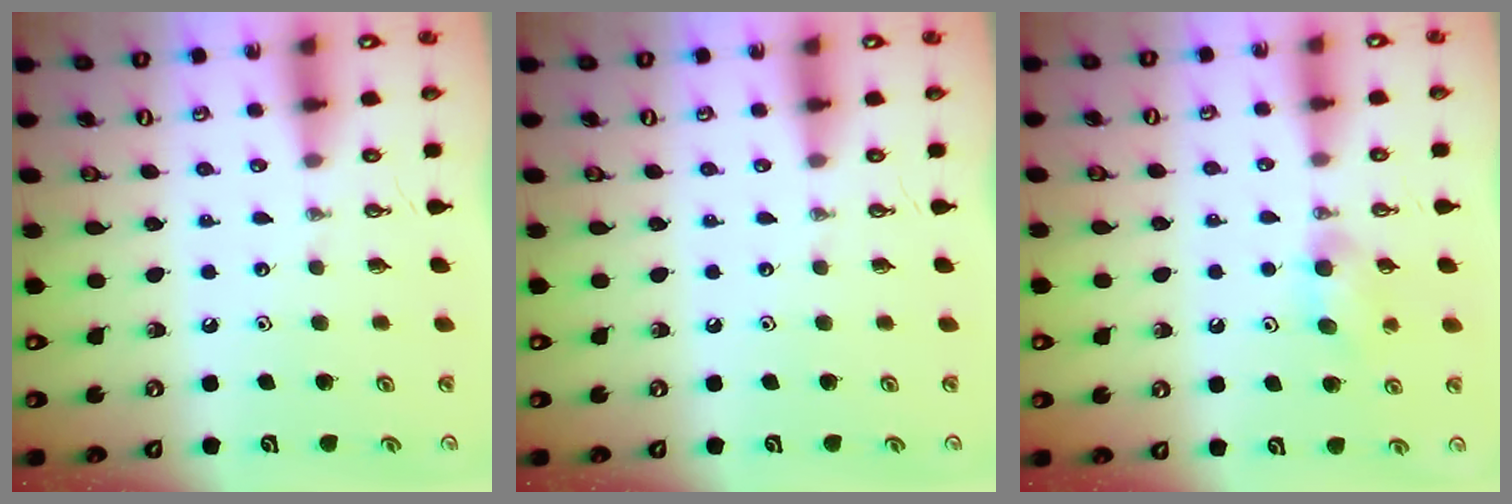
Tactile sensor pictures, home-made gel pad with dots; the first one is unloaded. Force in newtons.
{"total": 0.0}
{"total": 4.9, "press": 4.7, "slide": 1.4}